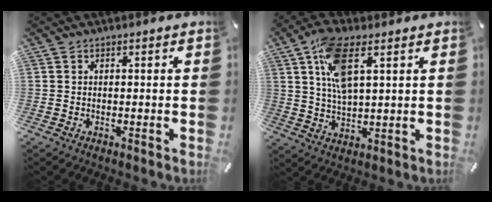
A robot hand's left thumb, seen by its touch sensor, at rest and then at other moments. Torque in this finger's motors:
{"motor_torque": [2.07, 2.29, 1.49, -1.24, 0.59]}